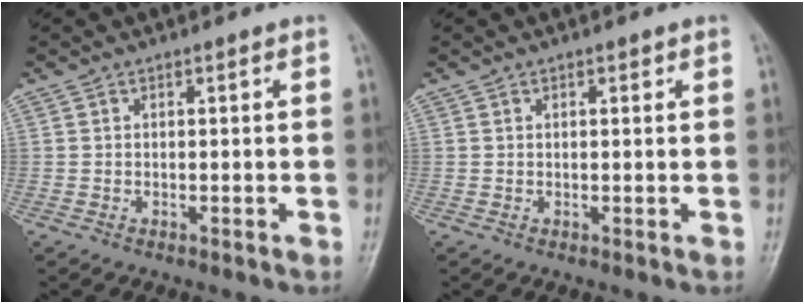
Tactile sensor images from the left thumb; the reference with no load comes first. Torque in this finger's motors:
{"motor_torque": [0.04, -0.03, 0.02, 0.02, 0.00]}